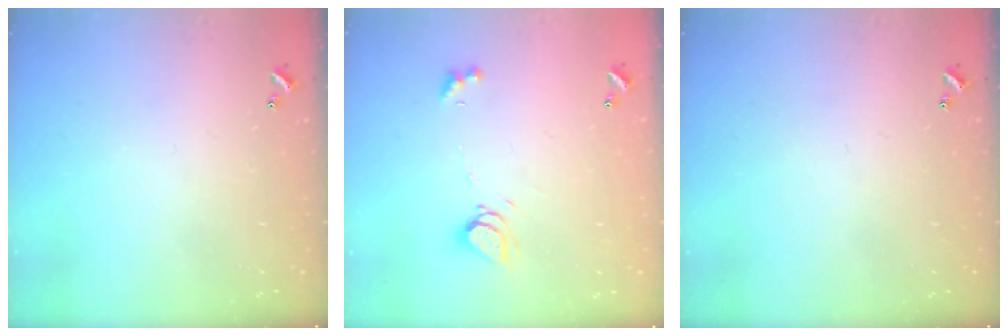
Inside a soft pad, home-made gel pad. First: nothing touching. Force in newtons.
{"total": 5.5, "press": 5.4, "slide": 0.8}
{"total": 0.0}